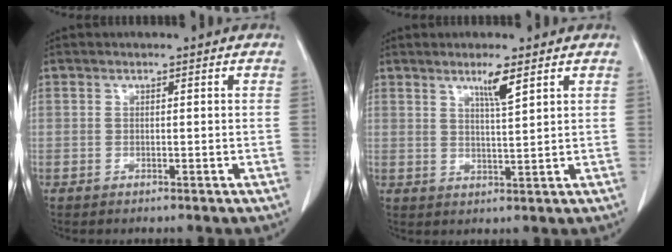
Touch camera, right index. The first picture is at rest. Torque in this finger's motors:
{"motor_torque": [0.07, 0.06, 0.05, 0.06]}